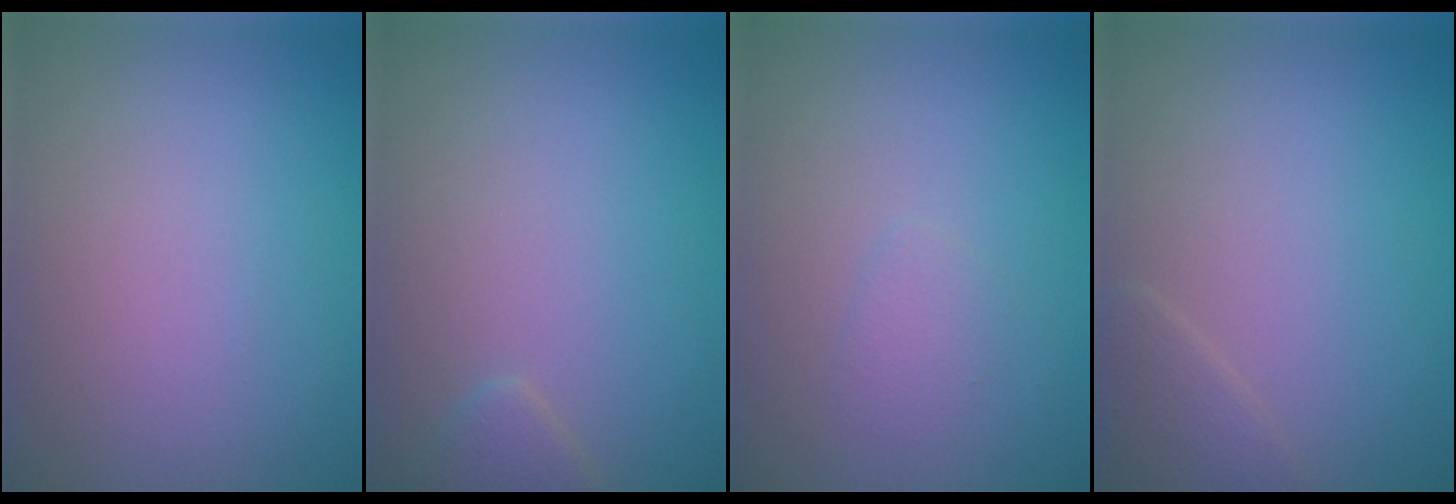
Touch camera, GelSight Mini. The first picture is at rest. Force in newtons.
{"total": 1.3, "press": 1.3, "slide": 0.1}
{"total": 1.0, "press": 1.0, "slide": 0.1}
{"total": 1.4, "press": 1.4, "slide": 0.2}